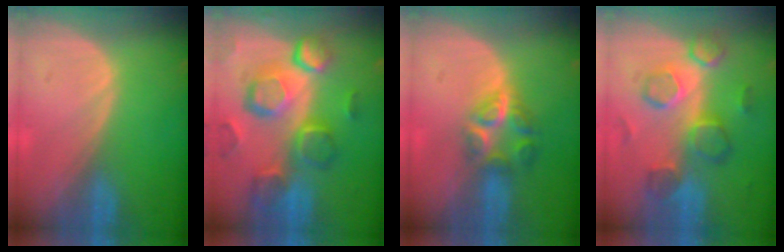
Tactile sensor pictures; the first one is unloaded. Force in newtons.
{"total": 12.3, "press": 10.7, "slide": 6.0}
{"total": 6.1, "press": 5.5, "slide": 2.6}
{"total": 8.5, "press": 8.3, "slide": 2.1}